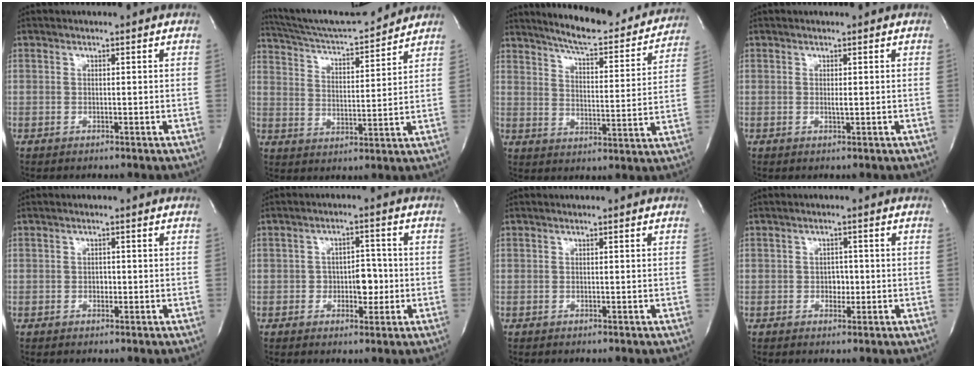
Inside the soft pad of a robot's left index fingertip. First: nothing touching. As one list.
[{"total": 15.4, "force": [14.6, 0.9, 4.8], "torque": [-0.089, 0.007, 0.235]}, {"total": 20.2, "force": [18.4, 3.5, 7.7], "torque": [-0.107, -0.023, 0.237]}, {"total": 0.8, "force": [0.2, 0.1, 0.8], "torque": [-0.018, -0.001, 0.003]}, {"total": 1.0, "force": [-0.2, 0.7, 0.6], "torque": [-0.009, 0.003, -0.003]}, {"total": 4.6, "force": [-0.8, 2.8, 3.5], "torque": [-0.039, 0.011, -0.008]}, {"total": 0.0}, {"total": 2.0, "force": [-0.3, 1.5, 1.2], "torque": [-0.015, 0.005, -0.003]}]